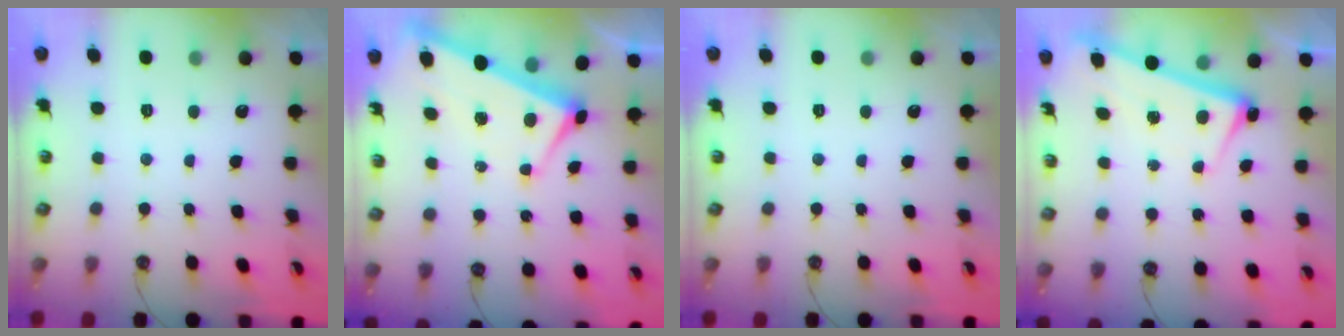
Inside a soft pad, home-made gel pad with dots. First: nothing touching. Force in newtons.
{"total": 2.5, "press": 2.4, "slide": 0.9}
{"total": 0.0}
{"total": 2.6, "press": 2.5, "slide": 0.7}